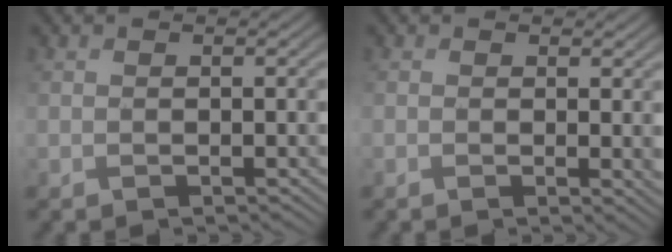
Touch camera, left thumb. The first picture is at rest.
{"total": 1.5, "force": [0.5, 0.2, 1.4], "torque": [-0.020, -0.005, 0.006]}